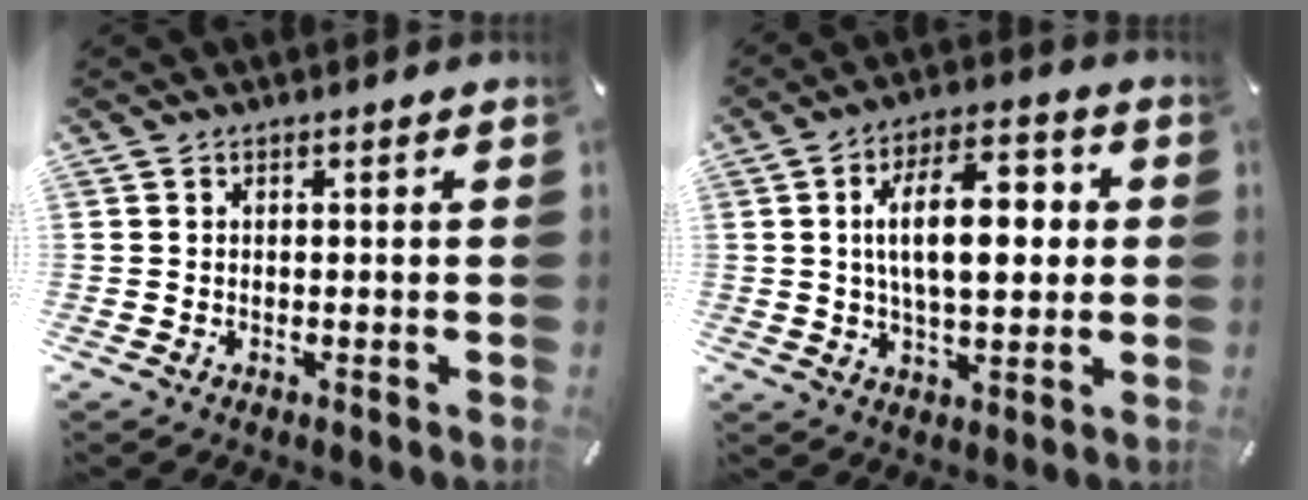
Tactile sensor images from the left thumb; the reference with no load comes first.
{"total": 14.5, "force": [2.1, 7.5, 12.2], "torque": [-0.209, 0.003, 0.025]}